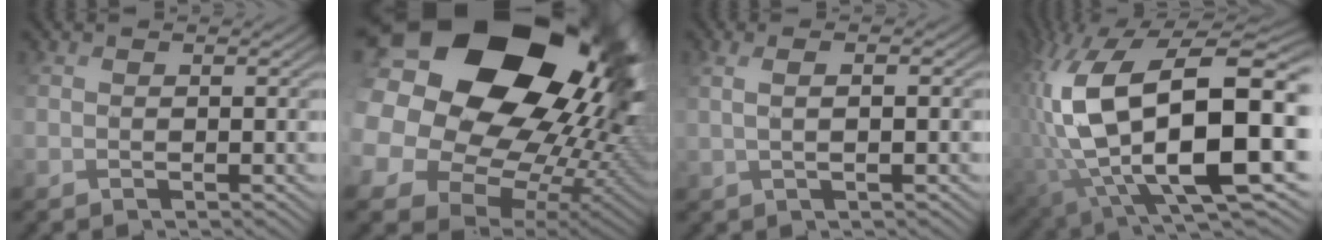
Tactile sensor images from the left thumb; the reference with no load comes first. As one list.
[{"total": 23.5, "force": [10.0, 16.7, 13.2], "torque": [-0.335, 0.033, 0.197]}, {"total": 2.0, "force": [0.4, 0.0, 1.9], "torque": [-0.032, -0.003, 0.010]}, {"total": 19.5, "force": [-1.0, 10.2, 16.6], "torque": [-0.336, -0.039, 0.001]}]